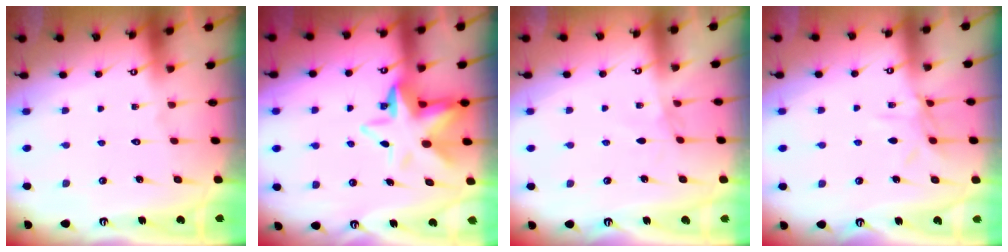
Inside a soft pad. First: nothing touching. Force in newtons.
{"total": 9.6, "press": 9.5, "slide": 1.5}
{"total": 1.2, "press": 1.1, "slide": 0.4}
{"total": 6.9, "press": 6.9, "slide": 0.7}